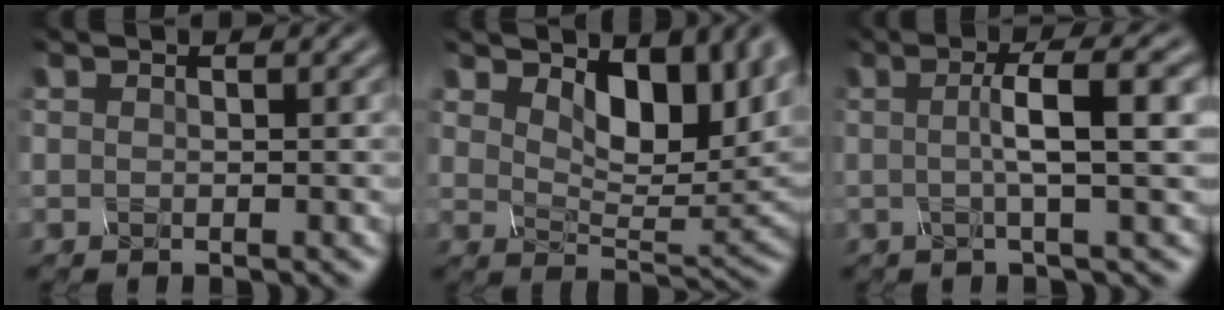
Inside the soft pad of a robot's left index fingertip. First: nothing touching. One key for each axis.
{"total": 6.3, "fx": 2.5, "fy": 3.6, "fz": 4.5, "tx": -0.082, "ty": -0.016, "tz": 0.051}
{"total": 4.9, "fx": -0.3, "fy": 0.8, "fz": 4.8, "tx": -0.080, "ty": 0.010, "tz": 0.001}